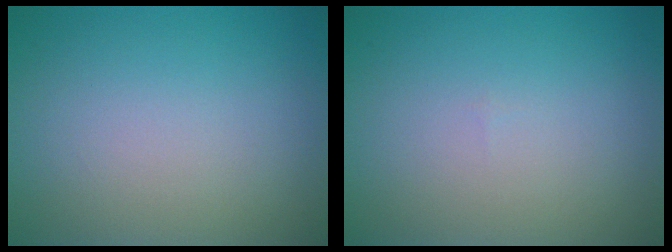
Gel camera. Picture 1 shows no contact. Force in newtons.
{"total": 0.0}